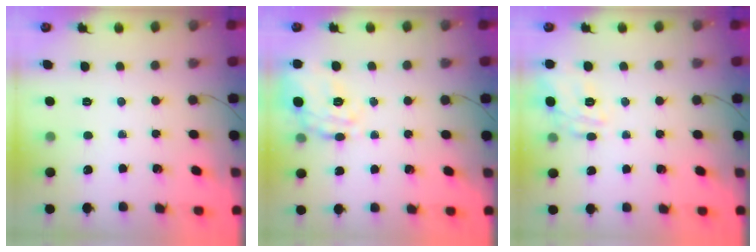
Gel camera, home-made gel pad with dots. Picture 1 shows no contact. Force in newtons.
{"total": 18.5, "press": 18.5, "slide": 0.6}
{"total": 14.3, "press": 14.3, "slide": 0.4}